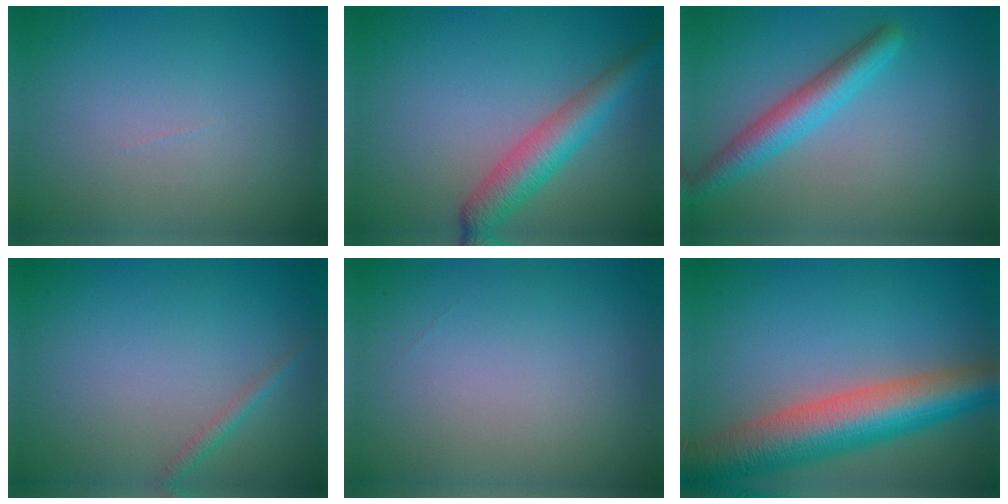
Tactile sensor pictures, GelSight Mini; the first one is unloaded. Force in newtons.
{"total": 4.4, "press": 4.4, "slide": 0.1}
{"total": 3.7, "press": 3.7, "slide": 0.1}
{"total": 1.2, "press": 1.2, "slide": 0.0}
{"total": 0.0}
{"total": 9.5, "press": 9.5, "slide": 0.5}